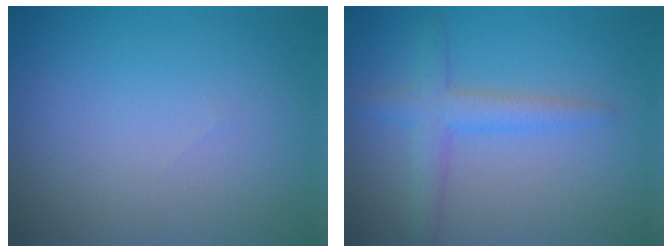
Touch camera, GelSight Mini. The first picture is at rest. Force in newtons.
{"total": 2.8, "press": 2.8, "slide": 0.1}